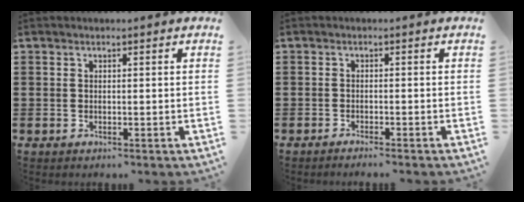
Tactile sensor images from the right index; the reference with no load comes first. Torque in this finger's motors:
{"motor_torque": [1.00, 1.14, -0.11, 0.00]}